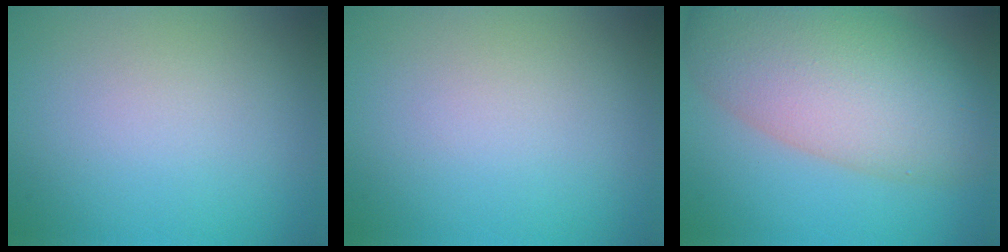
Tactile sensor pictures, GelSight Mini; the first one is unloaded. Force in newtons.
{"total": 0.0}
{"total": 10.9, "press": 10.9, "slide": 0.5}